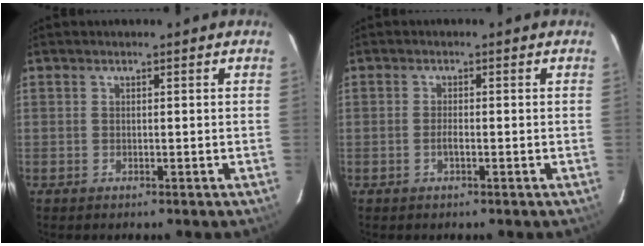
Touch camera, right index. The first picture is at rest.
{"total": 1.3, "force": [-0.5, 0.3, 1.1], "torque": [-0.022, 0.000, -0.010]}